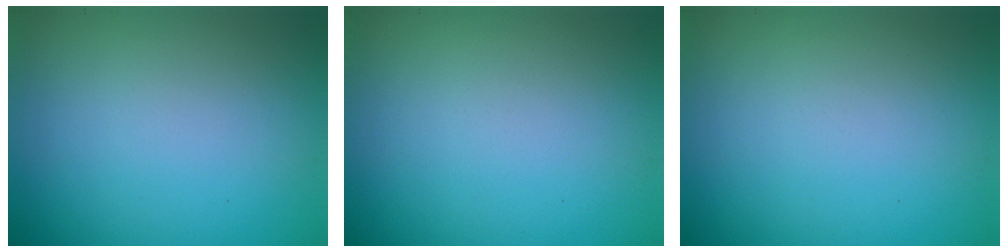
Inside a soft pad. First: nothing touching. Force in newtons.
{"total": 0.0}
{"total": 0.0}